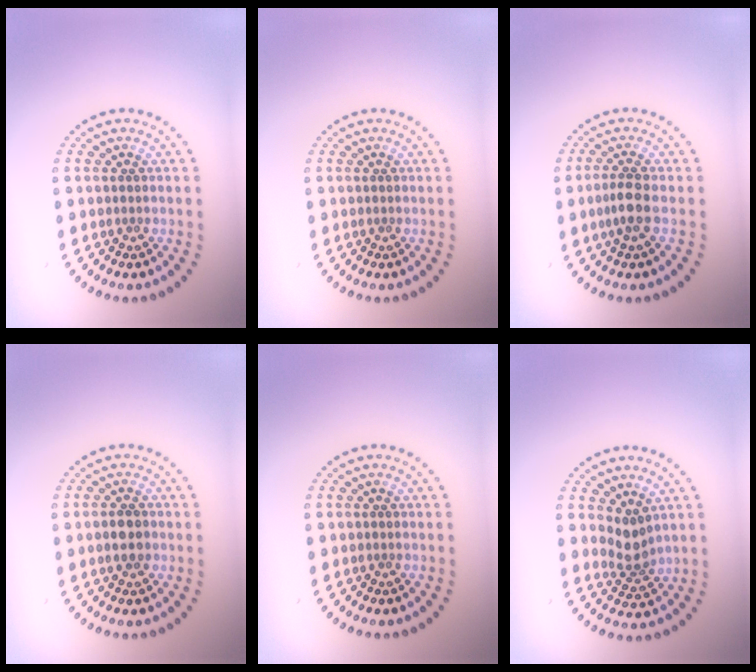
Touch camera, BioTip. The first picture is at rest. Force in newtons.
{"total": 0.0}
{"total": 2.1, "press": 1.8, "slide": 1.2}
{"total": 1.9, "press": 1.9, "slide": 0.3}
{"total": 0.0}
{"total": 2.5, "press": 1.9, "slide": 1.7}